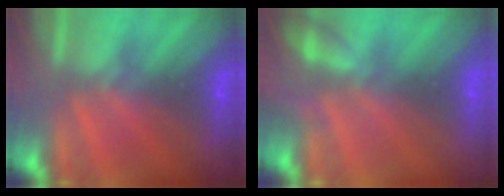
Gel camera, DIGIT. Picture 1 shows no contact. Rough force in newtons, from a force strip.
{"total": 2.2}